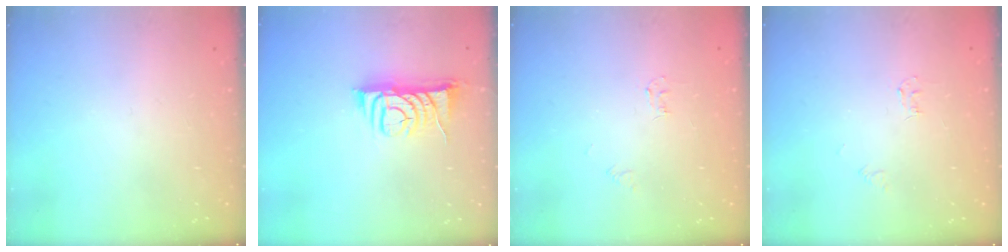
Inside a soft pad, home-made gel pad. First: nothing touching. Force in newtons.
{"total": 9.0, "press": 9.0, "slide": 0.4}
{"total": 2.8, "press": 2.8, "slide": 0.4}
{"total": 2.8, "press": 2.8, "slide": 0.4}